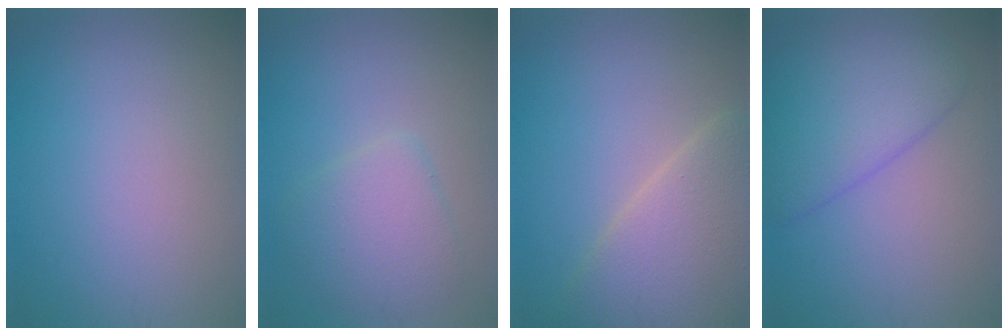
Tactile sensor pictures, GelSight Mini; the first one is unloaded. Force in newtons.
{"total": 3.5, "press": 3.5, "slide": 0.2}
{"total": 6.4, "press": 6.4, "slide": 0.6}
{"total": 5.6, "press": 5.6, "slide": 0.2}